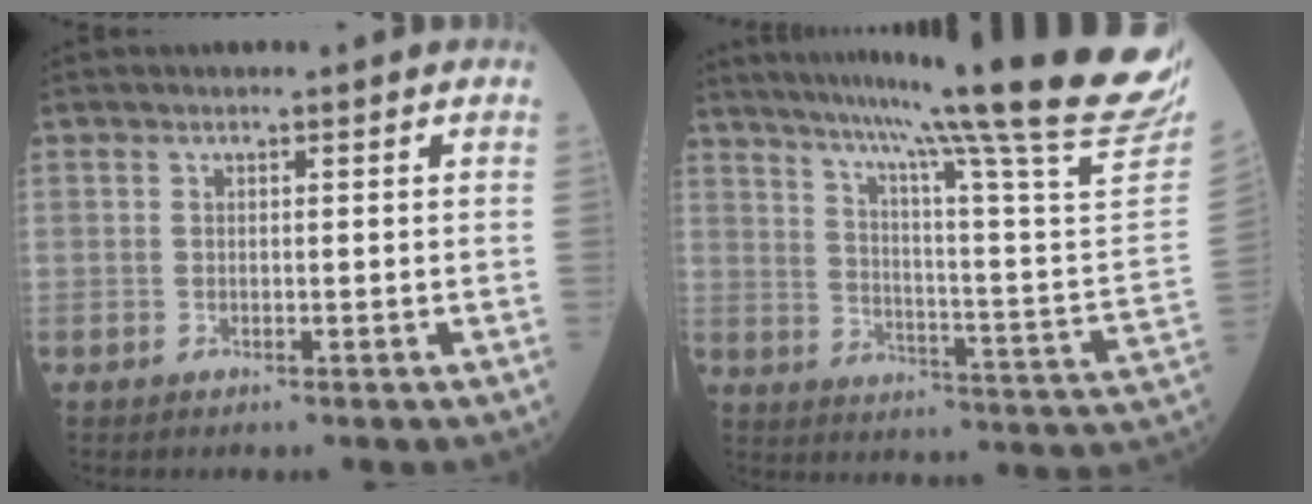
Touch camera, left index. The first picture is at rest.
{"total": 30.6, "force": [24.9, -2.2, 17.7], "torque": [-0.242, -0.089, 0.331]}